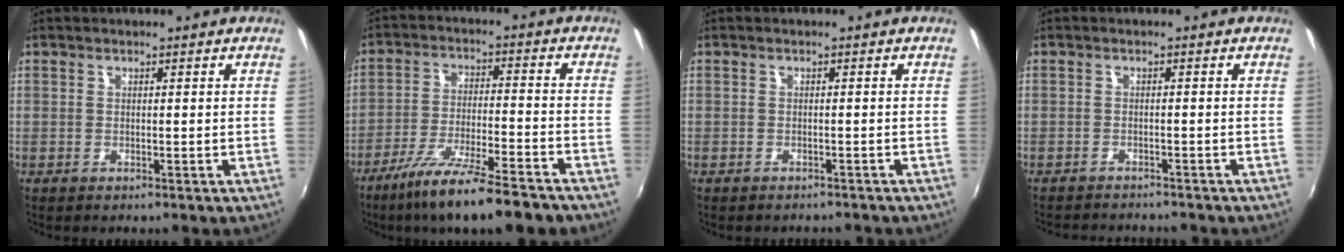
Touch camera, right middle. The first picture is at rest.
{"total": 15.7, "force": [-12.2, 1.7, 9.7], "torque": [-0.184, -0.035, -0.199]}
{"total": 2.6, "force": [-2.4, 0.7, 0.8], "torque": [-0.018, -0.011, -0.029]}
{"total": 5.7, "force": [-5.4, 0.9, 1.6], "torque": [-0.046, -0.012, -0.079]}